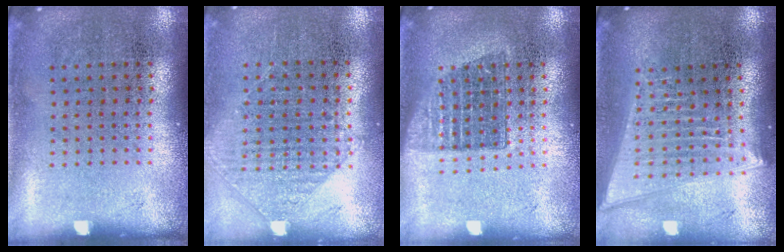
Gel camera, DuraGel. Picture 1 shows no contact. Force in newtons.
{"total": 1.0, "press": 0.9, "slide": 0.4}
{"total": 1.4, "press": 1.1, "slide": 0.8}
{"total": 2.0, "press": 1.7, "slide": 1.0}